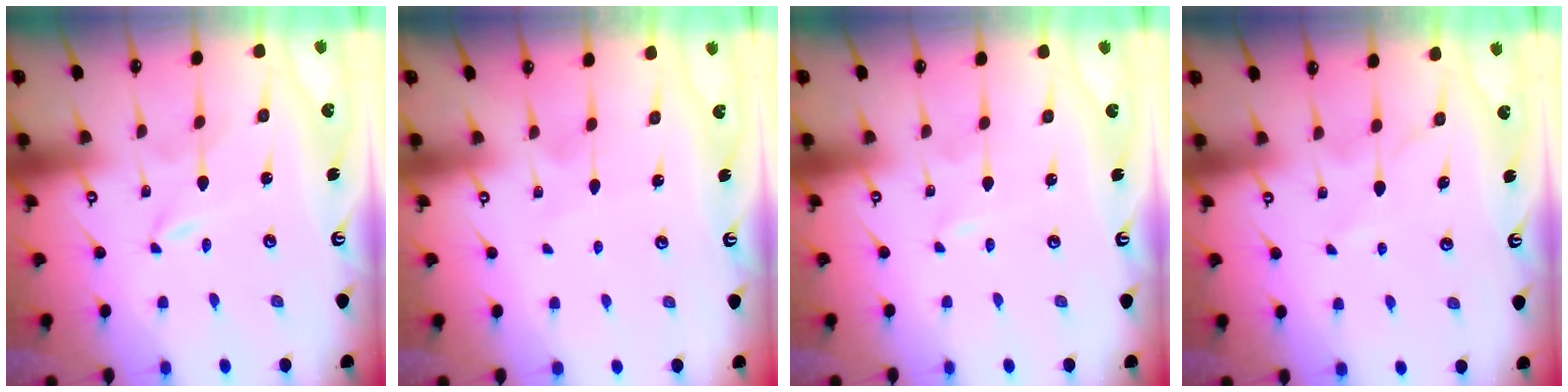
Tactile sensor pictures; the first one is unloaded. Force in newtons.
{"total": 5.3, "press": 5.2, "slide": 0.3}
{"total": 0.7, "press": 0.7, "slide": 0.1}
{"total": 7.0, "press": 6.9, "slide": 0.6}